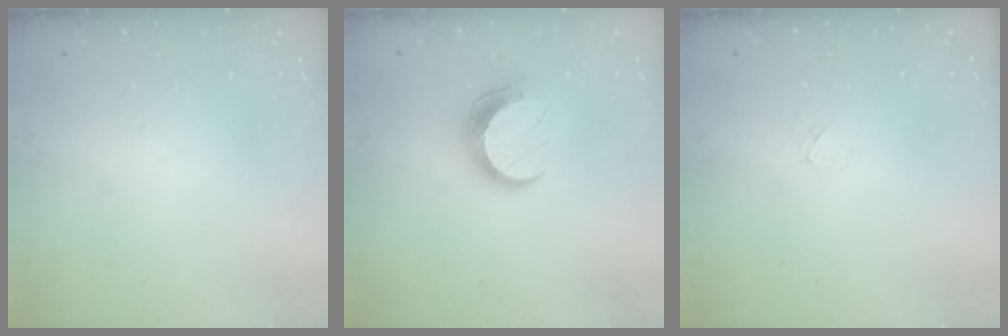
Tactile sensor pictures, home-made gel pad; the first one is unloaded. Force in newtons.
{"total": 10.4, "press": 10.4, "slide": 0.1}
{"total": 3.1, "press": 3.1, "slide": 0.4}